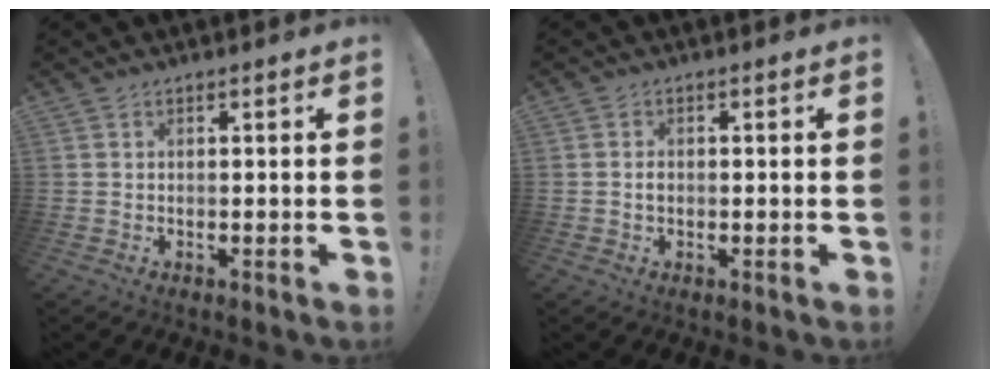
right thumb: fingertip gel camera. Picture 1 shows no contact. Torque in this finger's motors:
{"motor_torque": [-0.08, 0.00, -0.07, 0.09, -0.04]}